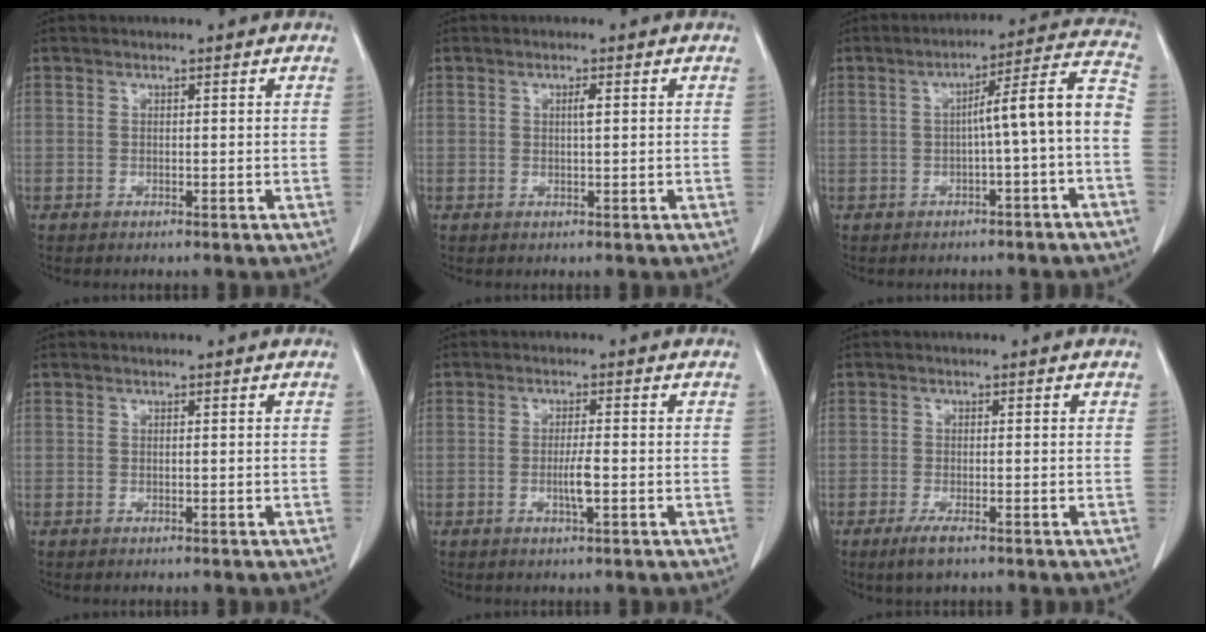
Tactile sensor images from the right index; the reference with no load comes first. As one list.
[{"total": 1.0, "force": [0.2, -0.2, 1.0], "torque": [-0.022, 0.000, 0.004]}, {"total": 8.8, "force": [-1.9, -0.5, 8.6], "torque": [-0.116, 0.030, -0.027]}, {"total": 0.0}, {"total": 2.9, "force": [-0.7, 0.0, 2.8], "torque": [-0.056, -0.003, -0.012]}, {"total": 2.7, "force": [-1.7, 0.4, 2.0], "torque": [-0.042, -0.005, -0.030]}]